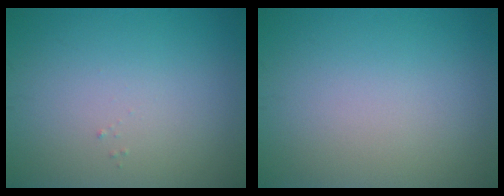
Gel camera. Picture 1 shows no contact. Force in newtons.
{"total": 0.0}